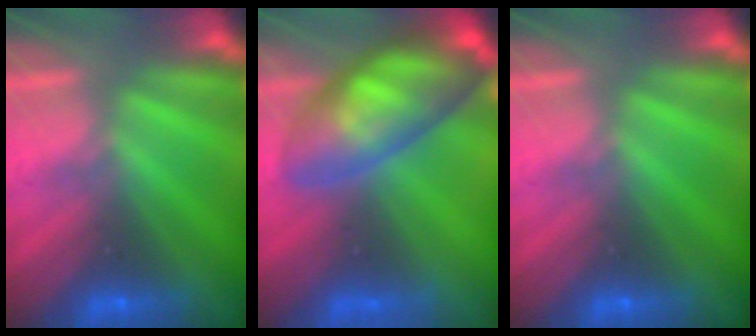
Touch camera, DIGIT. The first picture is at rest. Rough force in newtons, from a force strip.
{"total": 7.6}
{"total": 0.0}